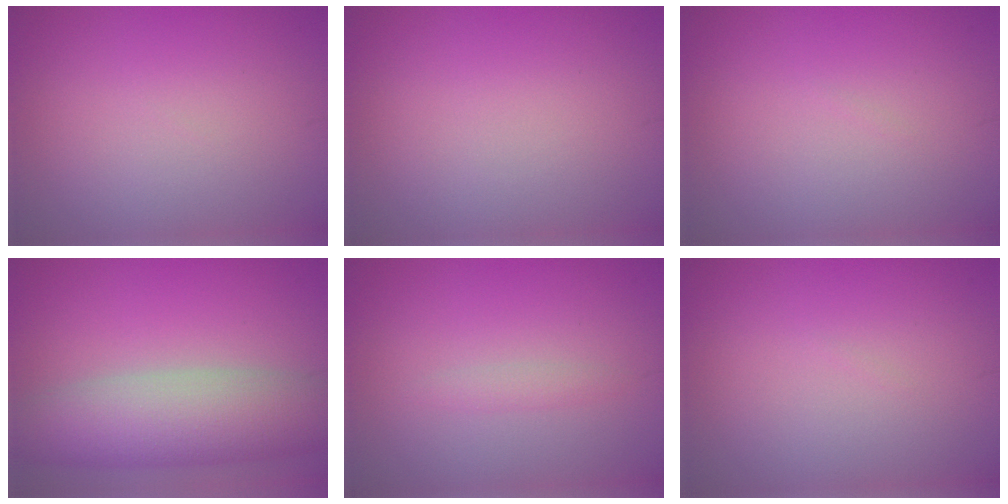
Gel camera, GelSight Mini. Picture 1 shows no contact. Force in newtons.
{"total": 0.0}
{"total": 0.0}
{"total": 8.1, "press": 8.1, "slide": 0.7}
{"total": 1.0, "press": 1.0, "slide": 0.1}
{"total": 0.0}